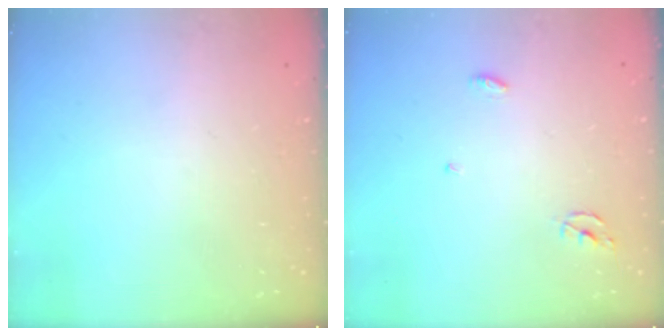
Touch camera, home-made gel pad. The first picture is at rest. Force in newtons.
{"total": 3.1, "press": 3.1, "slide": 0.2}